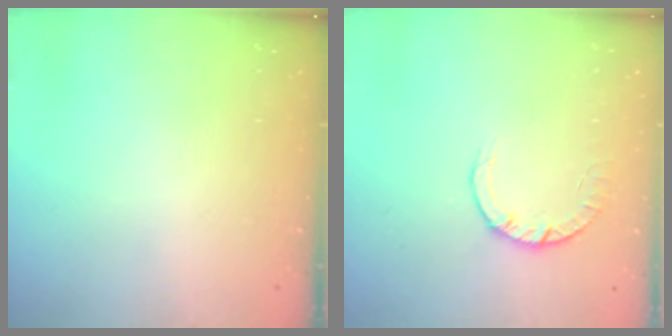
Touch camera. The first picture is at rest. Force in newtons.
{"total": 2.8, "press": 2.8, "slide": 0.4}